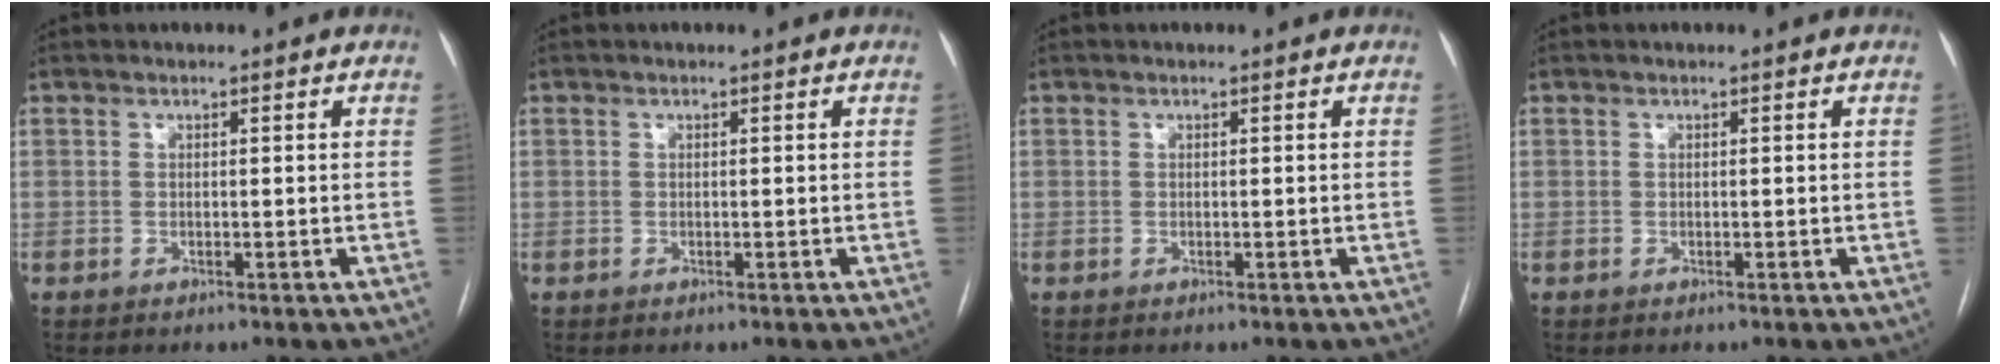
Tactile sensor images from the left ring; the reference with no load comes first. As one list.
[{"total": 0.0}, {"total": 0.0}, {"total": 0.0}]